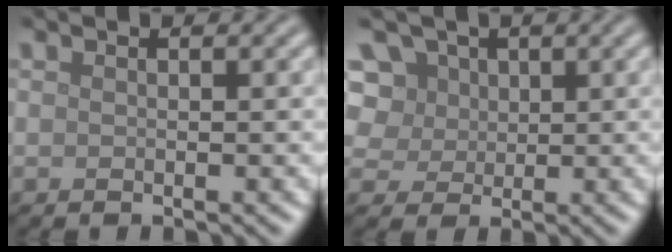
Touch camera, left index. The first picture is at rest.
{"total": 9.3, "force": [4.3, 7.2, 4.0], "torque": [-0.086, 0.029, 0.058]}